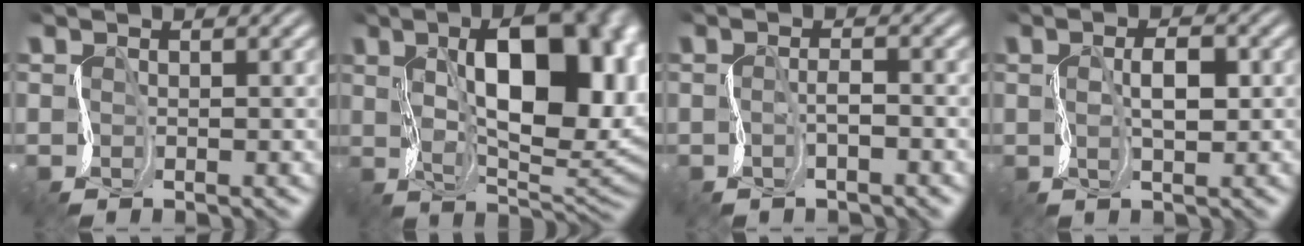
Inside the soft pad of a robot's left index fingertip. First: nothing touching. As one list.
[{"total": 13.4, "force": [3.1, 6.6, 11.2], "torque": [-0.158, 0.018, 0.046]}, {"total": 0.9, "force": [-0.2, -0.6, -0.7], "torque": [-0.008, 0.007, -0.005]}, {"total": 0.9, "force": [0.7, -0.2, 0.5], "torque": [-0.031, 0.010, 0.013]}]